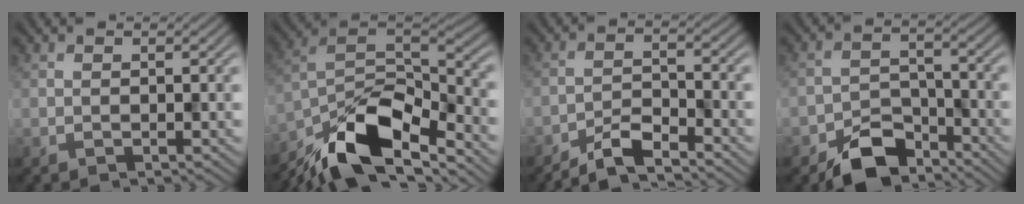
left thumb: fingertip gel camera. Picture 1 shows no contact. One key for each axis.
{"total": 14.0, "fx": -10.2, "fy": 4.6, "fz": 8.4, "tx": -0.165, "ty": -0.008, "tz": -0.193}
{"total": 4.9, "fx": -4.3, "fy": 0.7, "fz": 2.2, "tx": -0.042, "ty": 0.001, "tz": -0.086}
{"total": 7.4, "fx": -5.6, "fy": 3.7, "fz": 3.2, "tx": -0.053, "ty": -0.006, "tz": -0.111}